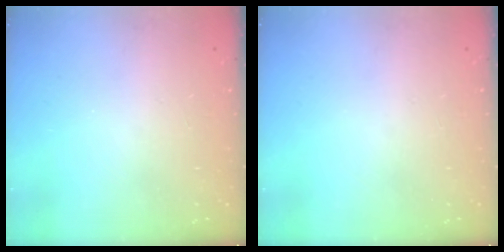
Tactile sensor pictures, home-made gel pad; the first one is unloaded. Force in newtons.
{"total": 0.0}